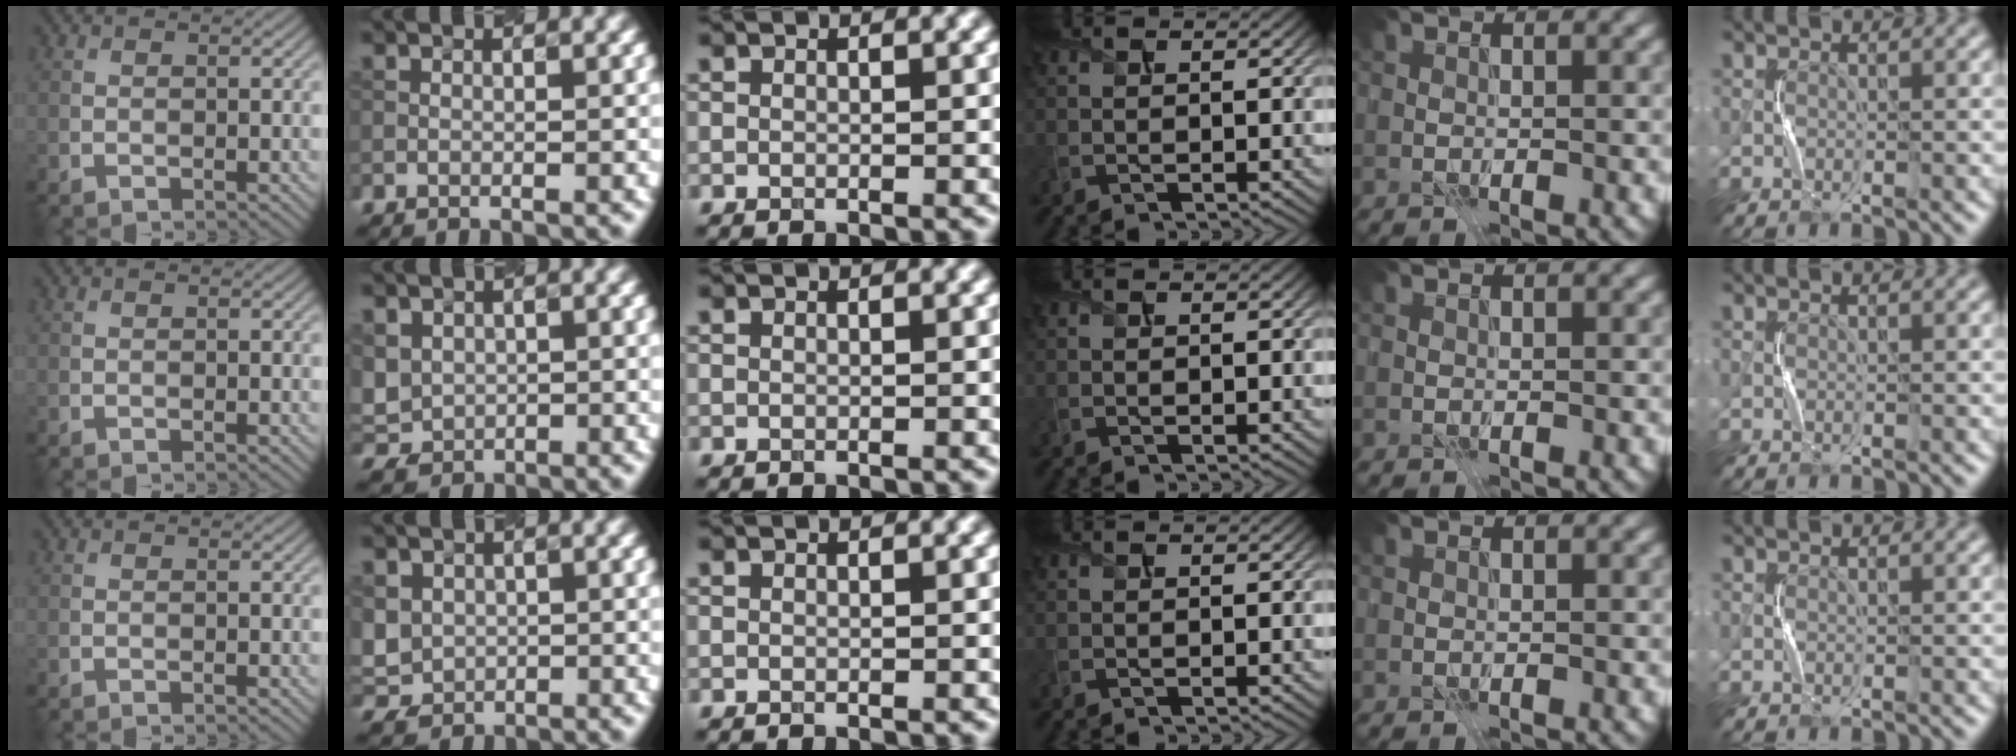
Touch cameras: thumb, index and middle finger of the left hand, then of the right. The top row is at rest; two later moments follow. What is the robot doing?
{"motion": "press", "object": "toy piano key"}